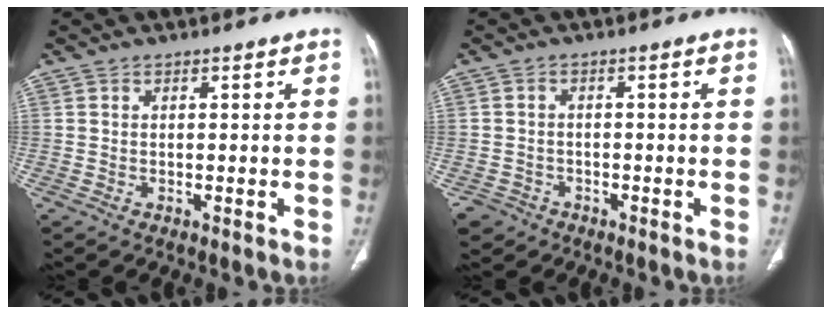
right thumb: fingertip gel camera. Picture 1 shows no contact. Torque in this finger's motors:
{"motor_torque": [-0.02, -0.17, -0.24, 0.09, 0.02]}